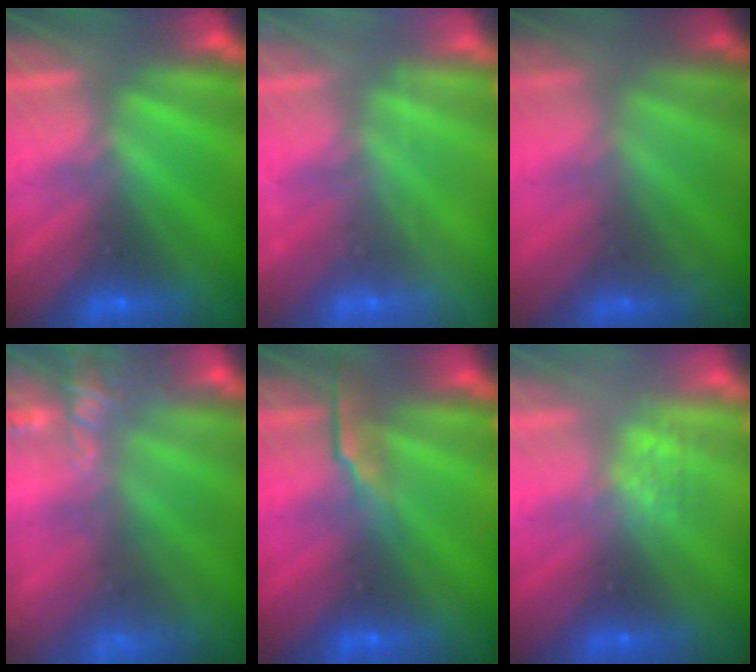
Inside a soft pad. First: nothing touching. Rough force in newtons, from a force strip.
{"total": 2.2}
{"total": 1.7}
{"total": 6.9}
{"total": 2.7}
{"total": 2.6}